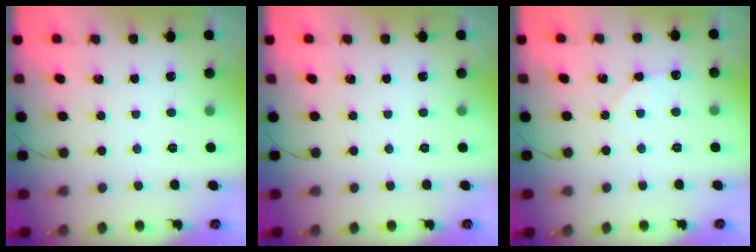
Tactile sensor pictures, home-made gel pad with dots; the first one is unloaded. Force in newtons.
{"total": 0.0}
{"total": 4.5, "press": 4.0, "slide": 2.2}